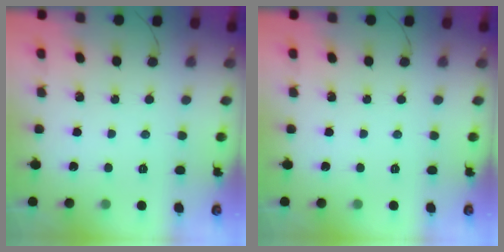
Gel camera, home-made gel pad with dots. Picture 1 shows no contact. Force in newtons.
{"total": 0.0}